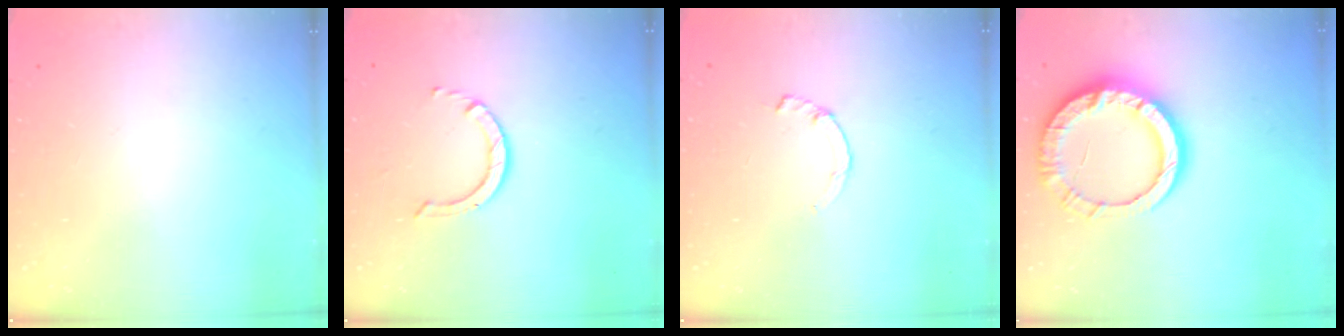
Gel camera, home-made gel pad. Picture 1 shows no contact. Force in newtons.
{"total": 3.5, "press": 3.5, "slide": 0.3}
{"total": 2.2, "press": 2.2, "slide": 0.2}
{"total": 15.6, "press": 15.5, "slide": 1.4}